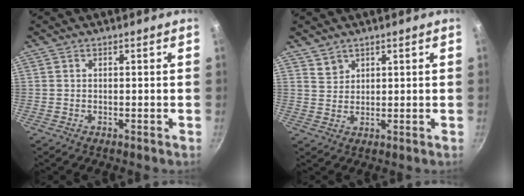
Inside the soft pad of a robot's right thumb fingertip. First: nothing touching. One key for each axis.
{"total": 2.5, "fx": 1.9, "fy": 1.6, "fz": 0.3, "tx": 0.010, "ty": -0.001, "tz": 0.040}